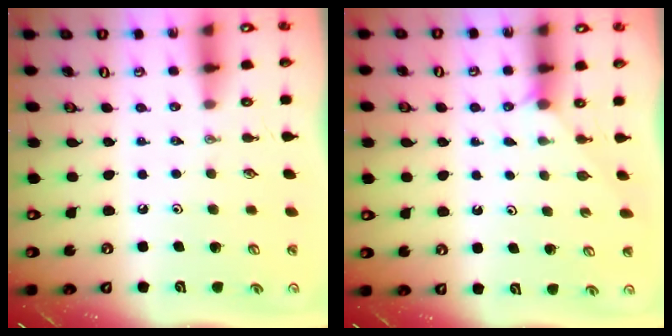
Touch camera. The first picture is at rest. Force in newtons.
{"total": 3.9, "press": 3.9, "slide": 0.4}